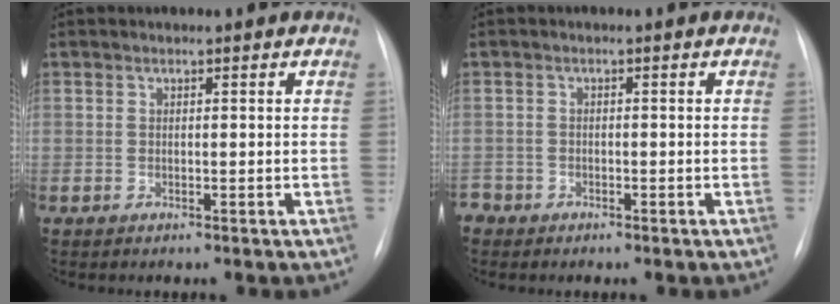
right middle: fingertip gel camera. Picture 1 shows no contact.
{"total": 2.2, "force": [-1.6, 1.6, 0.0], "torque": [-0.003, 0.005, -0.031]}